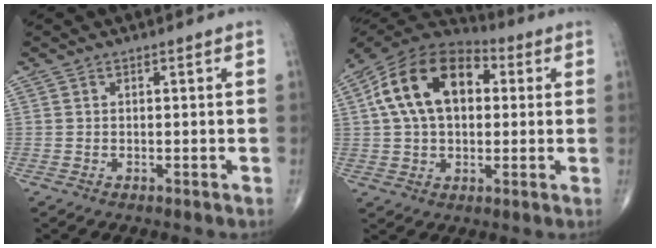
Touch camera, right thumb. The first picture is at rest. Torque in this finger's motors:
{"motor_torque": [0.28, 0.50, 0.54, -0.07, 0.26]}